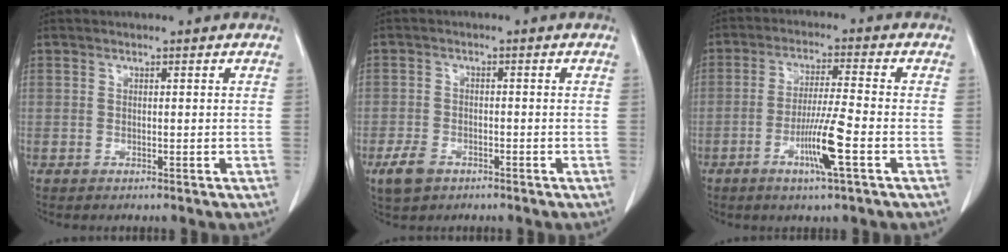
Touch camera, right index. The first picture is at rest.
{"total": 3.5, "force": [-2.0, 2.3, 1.7], "torque": [-0.037, -0.001, -0.028]}
{"total": 7.9, "force": [-3.1, -0.5, 7.2], "torque": [-0.136, -0.012, -0.059]}